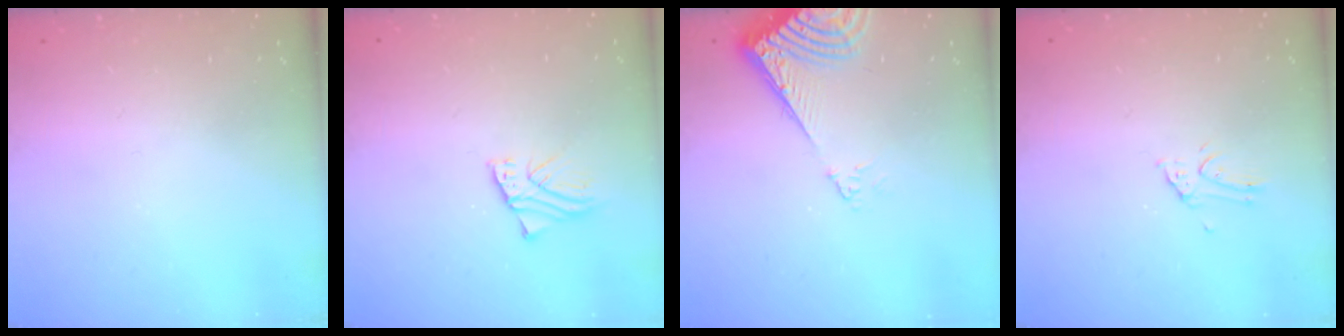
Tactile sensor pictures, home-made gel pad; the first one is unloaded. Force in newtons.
{"total": 2.0, "press": 2.0, "slide": 0.2}
{"total": 8.8, "press": 8.7, "slide": 1.0}
{"total": 1.1, "press": 1.1, "slide": 0.0}